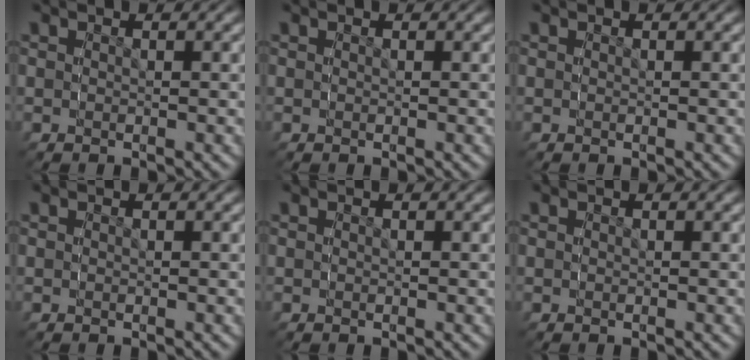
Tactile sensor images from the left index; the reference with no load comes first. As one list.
[{"total": 0.0}, {"total": 0.0}, {"total": 0.0}, {"total": 0.0}, {"total": 0.0}]